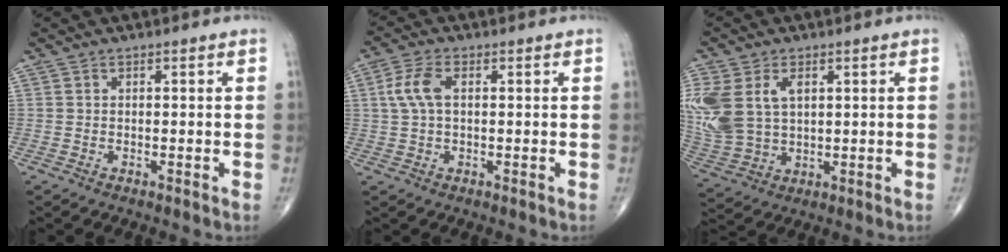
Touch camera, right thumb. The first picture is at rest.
{"total": 5.4, "force": [0.9, 2.9, 4.5], "torque": [-0.109, 0.013, 0.015]}
{"total": 16.5, "force": [4.0, 11.1, 11.4], "torque": [-0.286, 0.004, 0.094]}